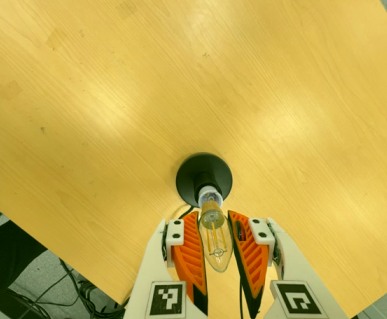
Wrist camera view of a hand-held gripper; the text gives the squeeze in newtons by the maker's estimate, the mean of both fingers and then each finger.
{"total": 19.0, "left": 20.2, "right": 17.7}